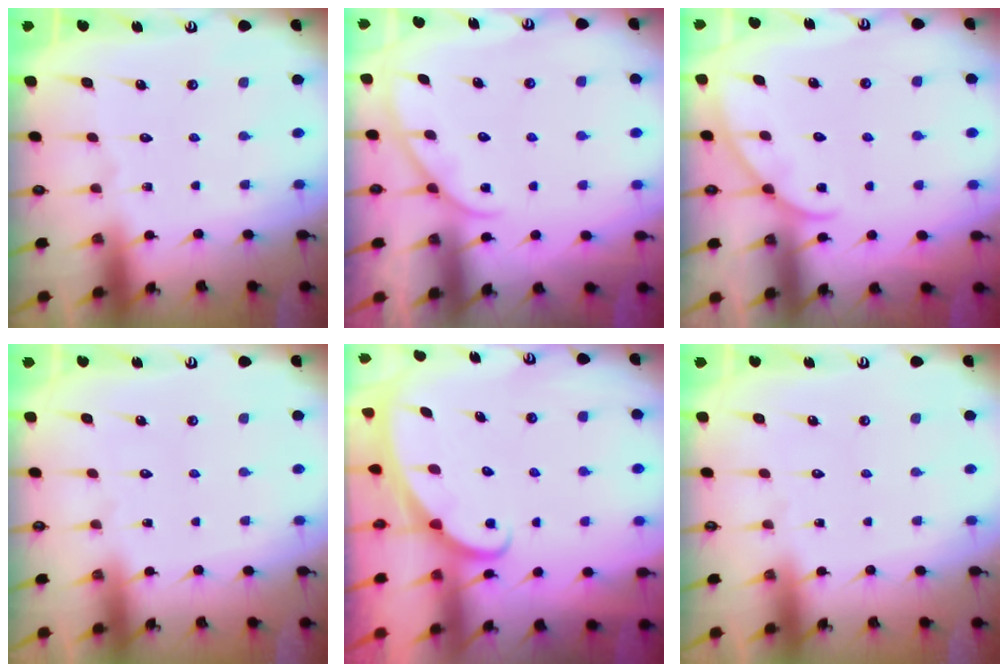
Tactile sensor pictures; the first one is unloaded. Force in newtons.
{"total": 2.7, "press": 2.7, "slide": 0.3}
{"total": 4.1, "press": 4.0, "slide": 0.4}
{"total": 0.0}
{"total": 2.1, "press": 2.1, "slide": 0.1}
{"total": 0.0}